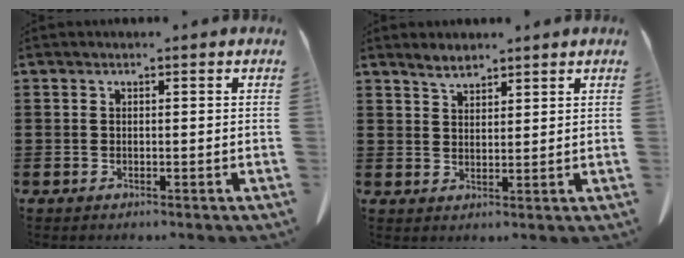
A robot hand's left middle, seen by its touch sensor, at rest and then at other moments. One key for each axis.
{"total": 2.8, "fx": 2.5, "fy": 0.8, "fz": 1.0, "tx": -0.025, "ty": 0.000, "tz": 0.048}